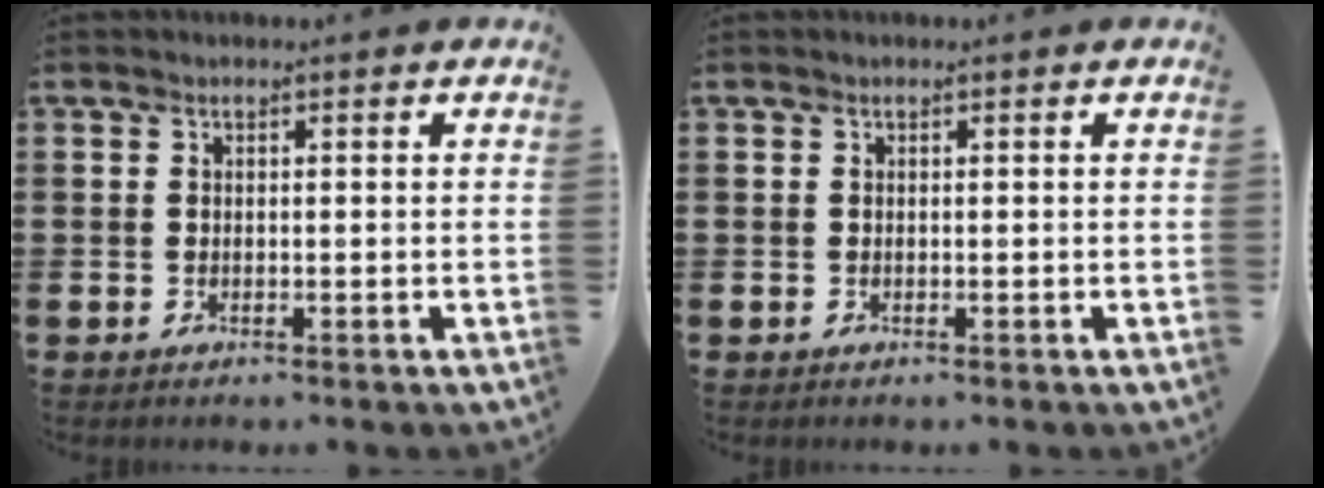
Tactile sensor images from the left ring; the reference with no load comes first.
{"total": 0.0}